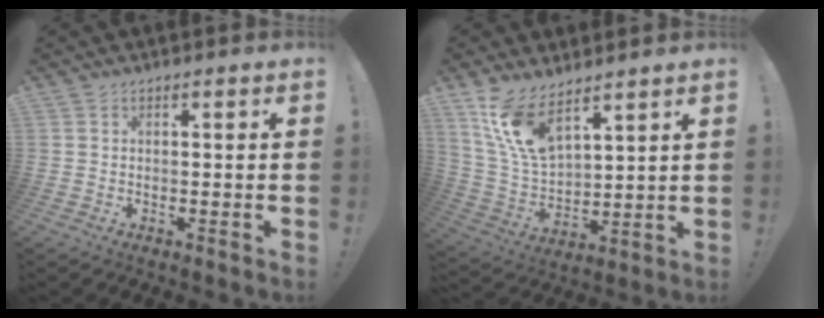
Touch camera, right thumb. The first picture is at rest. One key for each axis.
{"total": 13.4, "fx": 9.5, "fy": 5.9, "fz": 7.6, "tx": -0.173, "ty": -0.057, "tz": 0.181}